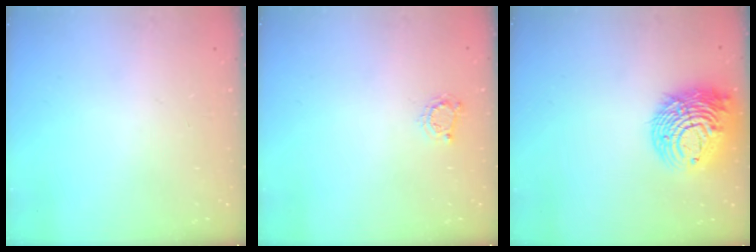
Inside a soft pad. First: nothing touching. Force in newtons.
{"total": 3.8, "press": 3.7, "slide": 0.4}
{"total": 16.1, "press": 16.0, "slide": 1.7}